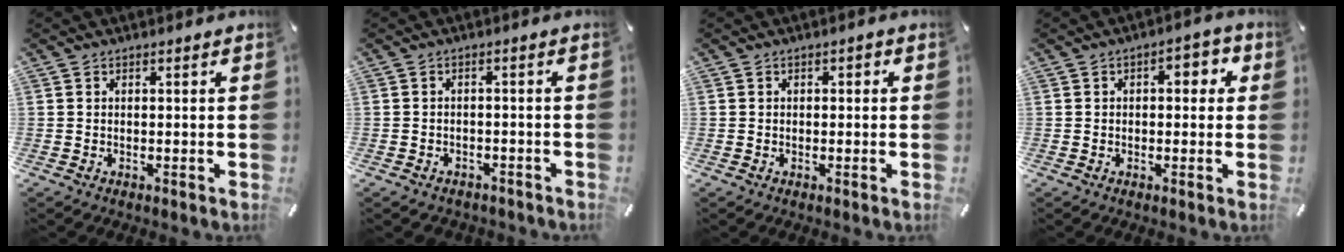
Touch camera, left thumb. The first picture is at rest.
{"total": 2.0, "force": [-1.5, 1.2, 0.5], "torque": [-0.010, 0.009, -0.033]}
{"total": 0.9, "force": [-0.2, 0.8, 0.4], "torque": [-0.007, 0.006, -0.007]}
{"total": 4.1, "force": [0.0, 2.6, 3.1], "torque": [-0.039, 0.006, -0.010]}